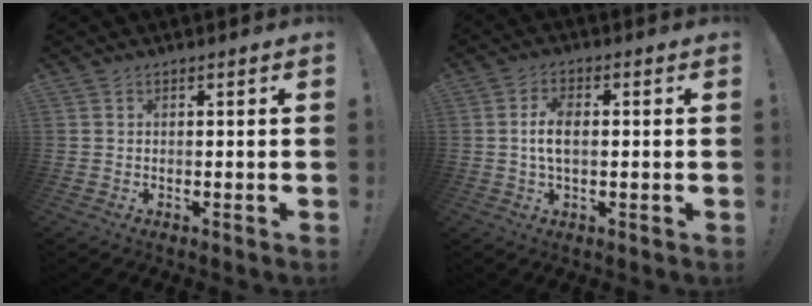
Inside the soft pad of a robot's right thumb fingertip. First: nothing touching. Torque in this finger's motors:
{"motor_torque": [-0.18, 0.43, 0.08, 0.14, 0.04]}